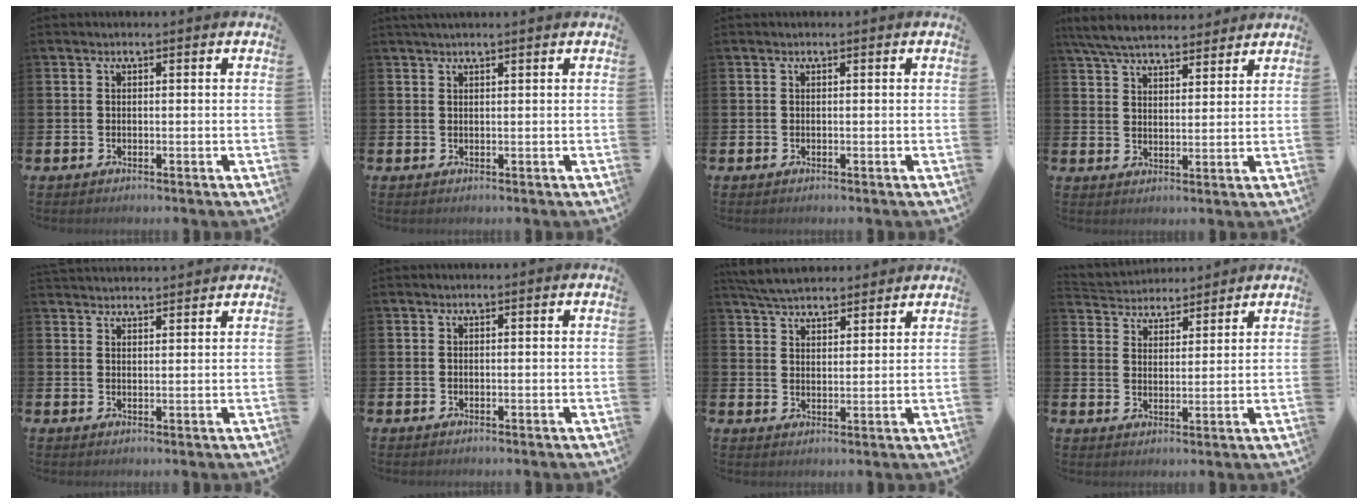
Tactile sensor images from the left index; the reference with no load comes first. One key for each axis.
{"total": 1.0, "fx": 0.9, "fy": -0.1, "fz": 0.4, "tx": -0.001, "ty": -0.001, "tz": 0.015}
{"total": 0.0}
{"total": 6.5, "fx": 6.1, "fy": 1.3, "fz": 1.7, "tx": -0.058, "ty": -0.018, "tz": 0.114}
{"total": 2.8, "fx": 2.8, "fy": 0.1, "fz": -0.1, "tx": -0.002, "ty": -0.015, "tz": 0.051}
{"total": 0.0}
{"total": 5.4, "fx": 5.2, "fy": 1.0, "fz": 0.8, "tx": -0.033, "ty": -0.022, "tz": 0.097}
{"total": 4.3, "fx": 4.1, "fy": 0.9, "fz": -0.6, "tx": -0.013, "ty": -0.024, "tz": 0.075}